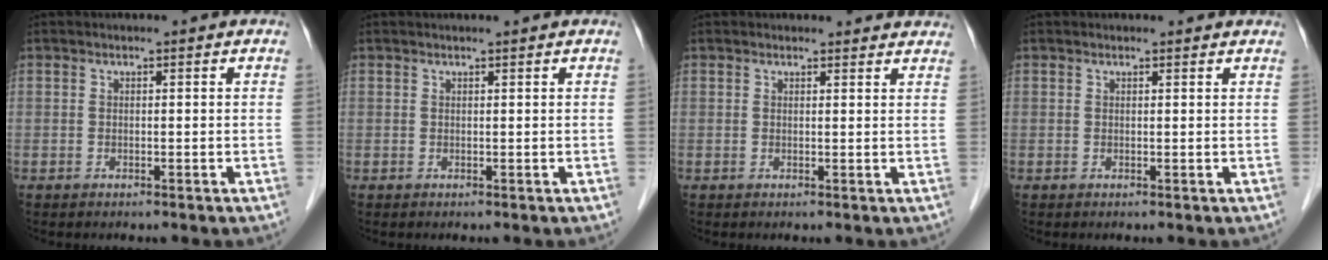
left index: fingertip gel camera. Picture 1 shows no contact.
{"total": 0.8, "force": [0.8, -0.1, 0.3], "torque": [-0.006, 0.004, 0.014]}
{"total": 4.7, "force": [4.6, 1.2, 0.5], "torque": [0.002, 0.005, 0.037]}
{"total": 1.6, "force": [1.6, 0.3, 0.1], "torque": [-0.013, 0.007, 0.015]}